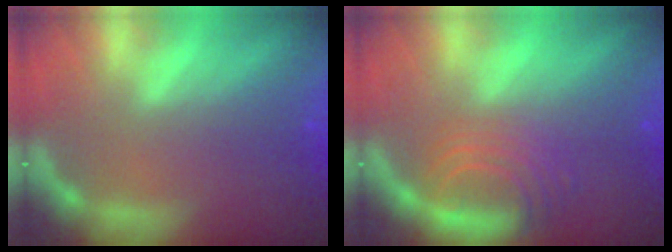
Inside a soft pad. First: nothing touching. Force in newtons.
{"total": 5.5}